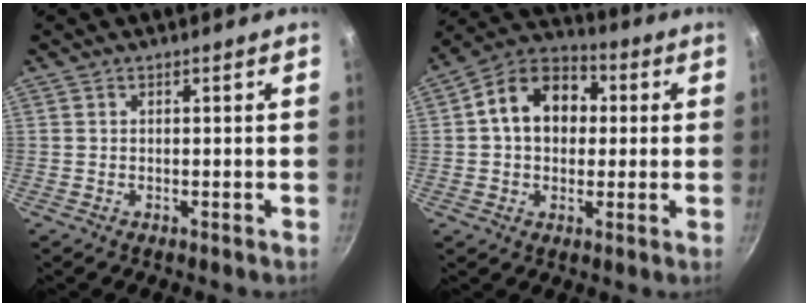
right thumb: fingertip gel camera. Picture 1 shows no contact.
{"total": 13.3, "force": [1.8, 10.1, 8.6], "torque": [-0.102, 0.028, 0.009]}